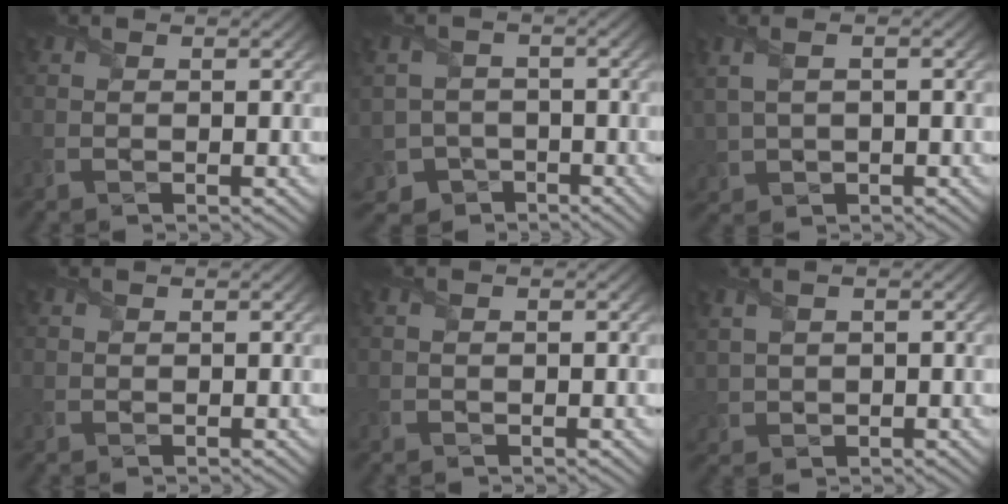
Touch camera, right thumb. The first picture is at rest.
{"total": 6.1, "force": [-3.4, 5.0, 1.0], "torque": [-0.035, -0.020, -0.072]}
{"total": 3.5, "force": [0.7, 1.8, 2.9], "torque": [-0.074, 0.003, 0.022]}
{"total": 0.7, "force": [0.1, 0.7, 0.0], "torque": [-0.001, -0.002, 0.000]}
{"total": 0.5, "force": [-0.2, 0.3, 0.4], "torque": [-0.005, 0.000, -0.001]}
{"total": 2.2, "force": [0.6, 1.6, 1.4], "torque": [-0.044, -0.001, 0.015]}